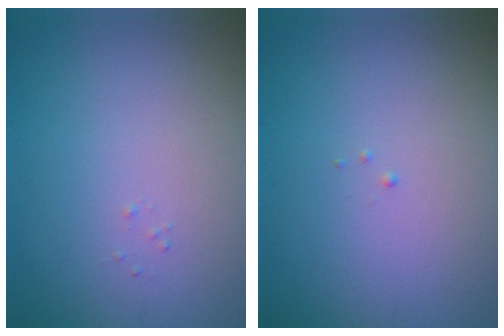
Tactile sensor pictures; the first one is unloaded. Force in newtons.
{"total": 0.0}